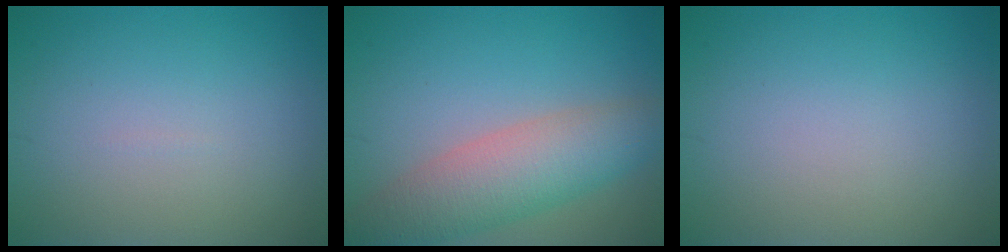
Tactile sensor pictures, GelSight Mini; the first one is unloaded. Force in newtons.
{"total": 6.3, "press": 6.3, "slide": 0.4}
{"total": 0.0}